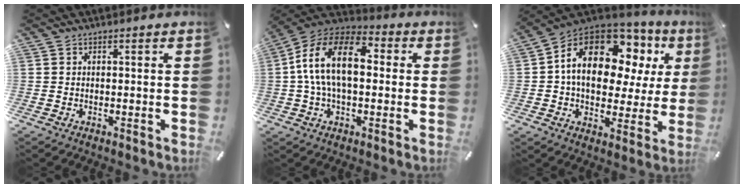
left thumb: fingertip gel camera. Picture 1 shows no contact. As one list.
[{"total": 15.9, "force": [1.0, 9.4, 12.7], "torque": [-0.275, 0.012, 0.015]}, {"total": 17.2, "force": [5.5, 11.3, 11.8], "torque": [-0.205, -0.026, 0.093]}]